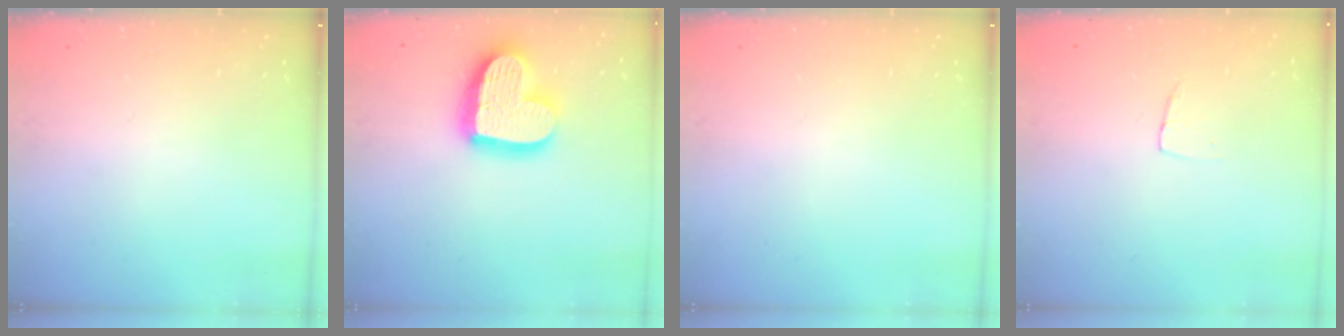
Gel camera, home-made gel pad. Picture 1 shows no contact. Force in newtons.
{"total": 20.5, "press": 20.4, "slide": 1.5}
{"total": 0.0}
{"total": 3.3, "press": 3.3, "slide": 0.2}